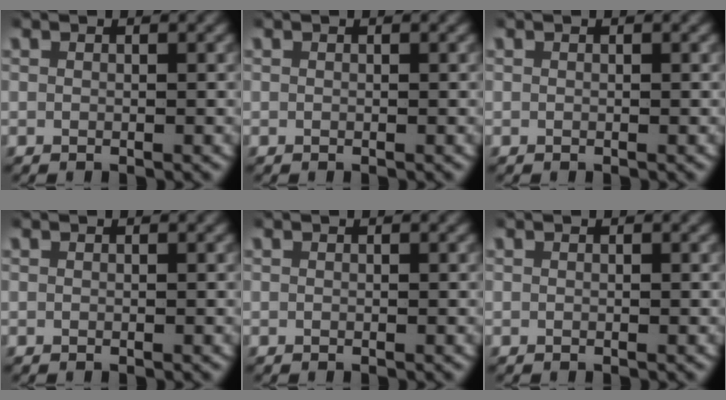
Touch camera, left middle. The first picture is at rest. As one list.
[{"total": 0.0}, {"total": 0.0}, {"total": 0.0}, {"total": 0.0}, {"total": 0.0}]